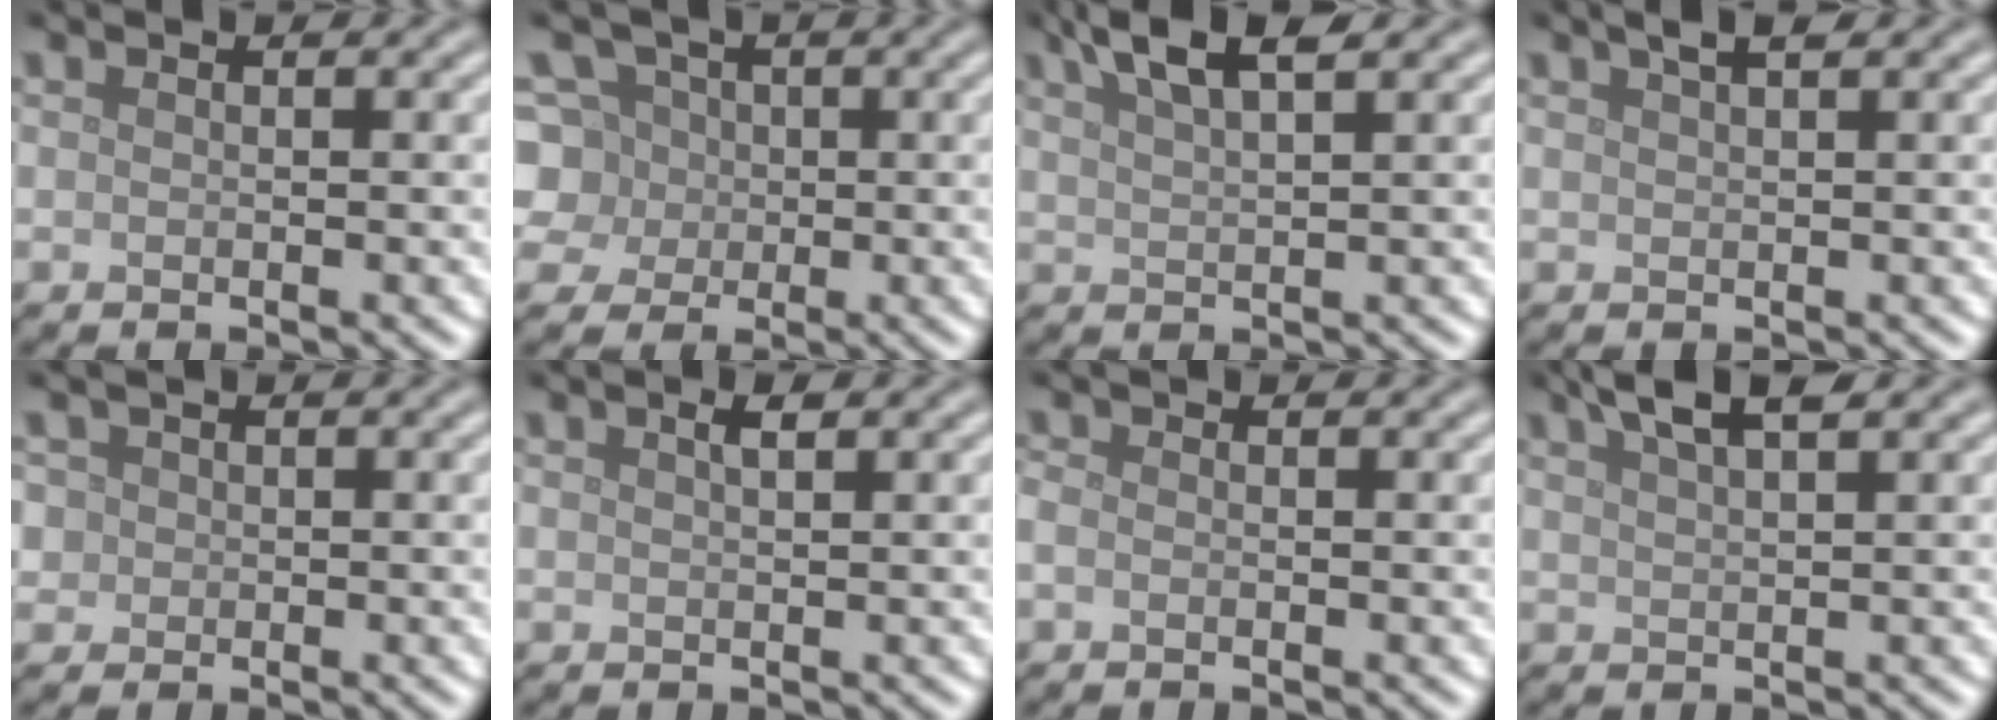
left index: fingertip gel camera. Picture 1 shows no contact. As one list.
[{"total": 6.9, "force": [0.9, 6.3, 2.7], "torque": [-0.044, 0.034, -0.009]}, {"total": 4.4, "force": [3.1, 1.0, 3.0], "torque": [-0.044, 0.015, 0.053]}, {"total": 1.9, "force": [1.3, 0.5, 1.4], "torque": [-0.013, 0.005, 0.015]}, {"total": 2.8, "force": [0.9, 2.4, 1.0], "torque": [-0.011, 0.015, 0.007]}, {"total": 1.0, "force": [0.6, 0.3, 0.8], "torque": [-0.015, 0.001, 0.010]}, {"total": 0.8, "force": [-0.4, 0.5, 0.5], "torque": [-0.015, -0.003, -0.011]}, {"total": 3.6, "force": [2.6, 0.7, 2.4], "torque": [-0.032, 0.013, 0.045]}]